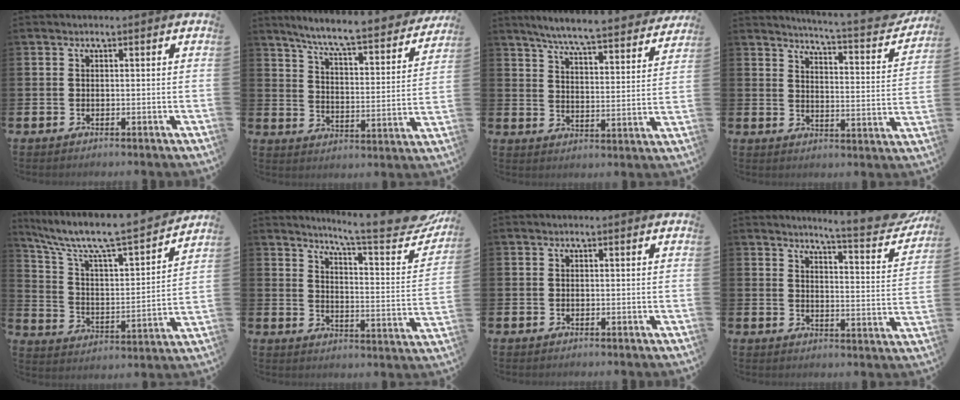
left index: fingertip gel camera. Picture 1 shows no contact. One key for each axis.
{"total": 7.4, "fx": 6.8, "fy": 0.3, "fz": 3.0, "tx": -0.083, "ty": -0.056, "tz": 0.111}
{"total": 6.5, "fx": 6.2, "fy": 0.0, "fz": 2.2, "tx": -0.062, "ty": -0.047, "tz": 0.102}
{"total": 4.8, "fx": 4.6, "fy": -0.2, "fz": 1.3, "tx": -0.033, "ty": -0.051, "tz": 0.068}
{"total": 8.1, "fx": 7.0, "fy": 1.0, "fz": 3.8, "tx": -0.109, "ty": -0.051, "tz": 0.113}
{"total": 8.7, "fx": 7.6, "fy": 0.4, "fz": 4.3, "tx": -0.074, "ty": -0.066, "tz": 0.117}
{"total": 0.0}
{"total": 6.1, "fx": 5.7, "fy": -0.3, "fz": 2.0, "tx": -0.031, "ty": -0.056, "tz": 0.088}